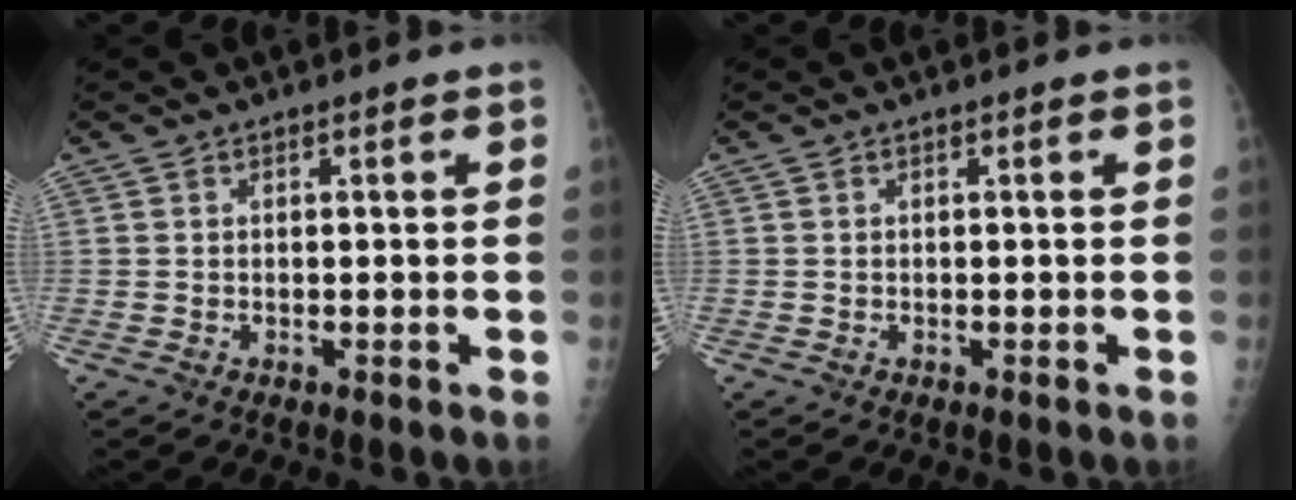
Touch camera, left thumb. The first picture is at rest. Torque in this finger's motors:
{"motor_torque": [-0.01, 0.01, 0.00, 0.00, 0.00]}